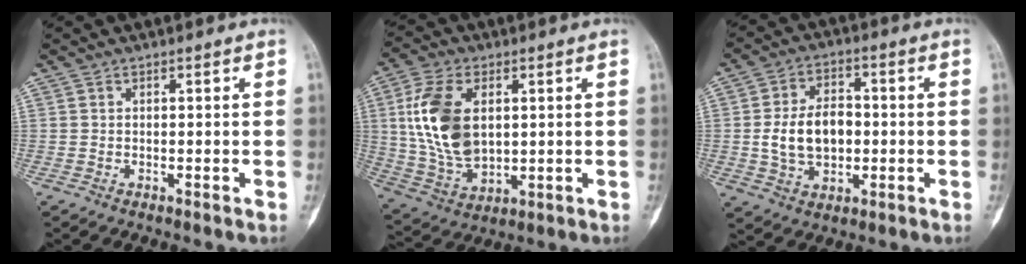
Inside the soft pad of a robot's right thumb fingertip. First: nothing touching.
{"total": 15.7, "force": [2.8, 9.4, 12.2], "torque": [-0.238, -0.009, 0.061]}
{"total": 10.7, "force": [-0.6, 7.2, 7.8], "torque": [-0.122, 0.014, -0.008]}